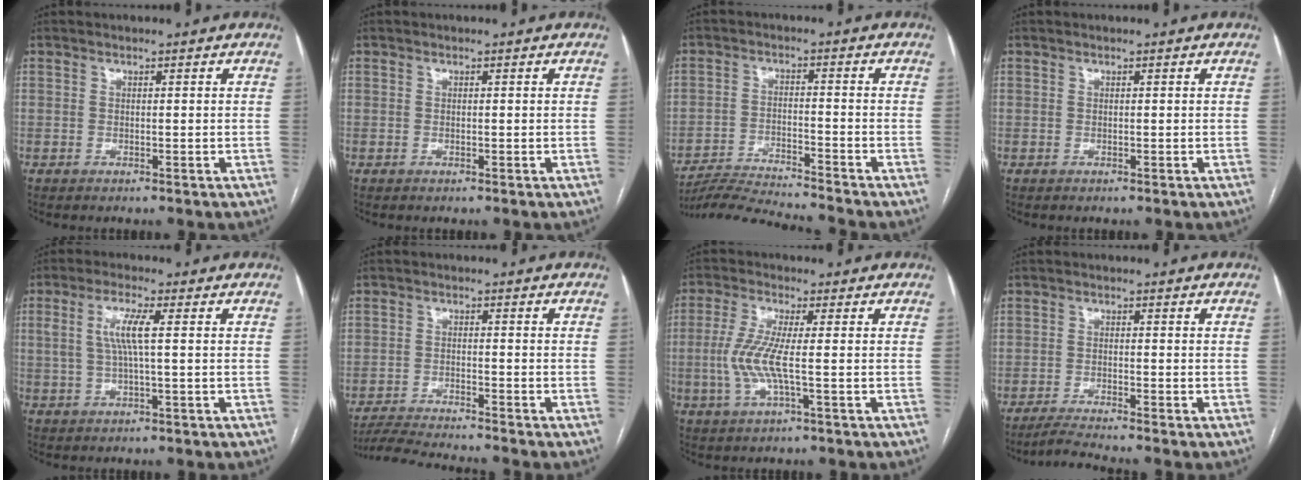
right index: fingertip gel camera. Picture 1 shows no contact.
{"total": 0.0}
{"total": 10.7, "force": [-10.3, -1.9, 2.4], "torque": [-0.033, -0.007, -0.181]}
{"total": 0.0}
{"total": 5.5, "force": [1.0, 0.5, 5.4], "torque": [-0.114, 0.007, 0.020]}
{"total": 7.0, "force": [-6.7, -0.9, 1.9], "torque": [-0.029, -0.014, -0.119]}
{"total": 6.8, "force": [-0.8, 0.7, 6.7], "torque": [-0.153, -0.004, -0.021]}
{"total": 3.8, "force": [-3.3, -1.3, 1.2], "torque": [-0.027, -0.018, -0.067]}